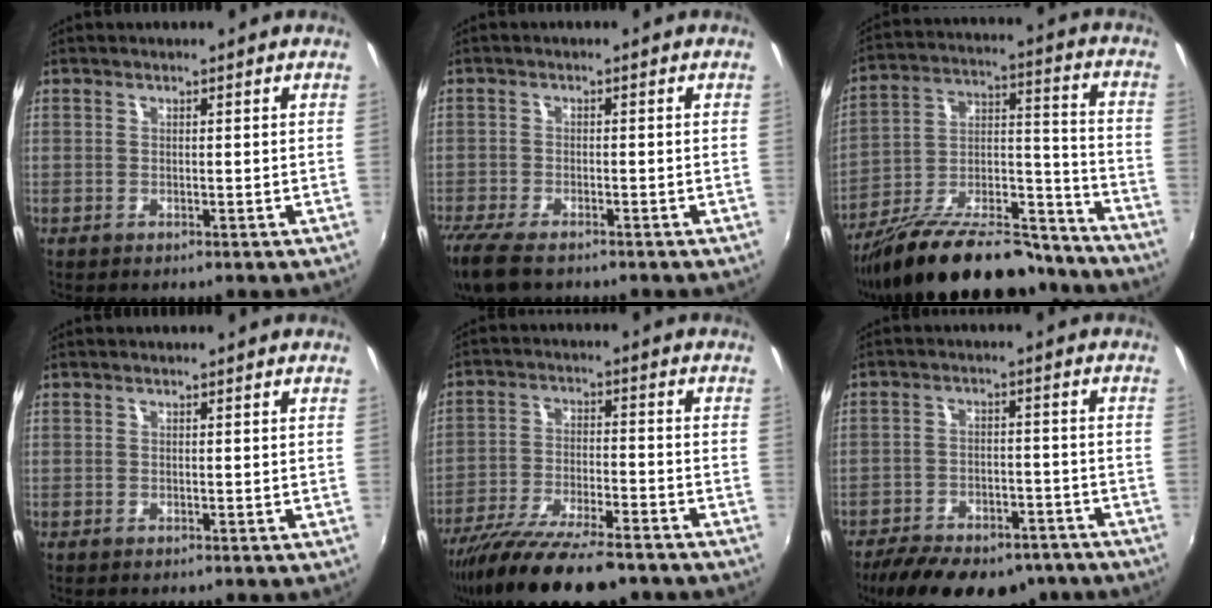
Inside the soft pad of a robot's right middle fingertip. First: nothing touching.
{"total": 8.5, "force": [-6.8, 1.9, 4.7], "torque": [-0.121, -0.045, -0.131]}
{"total": 25.1, "force": [-20.0, 7.6, 13.1], "torque": [-0.225, 0.002, -0.302]}
{"total": 0.0}
{"total": 16.2, "force": [-13.2, 2.8, 8.9], "torque": [-0.176, -0.043, -0.222]}
{"total": 20.0, "force": [-15.4, 8.3, 9.7], "torque": [-0.194, -0.017, -0.207]}